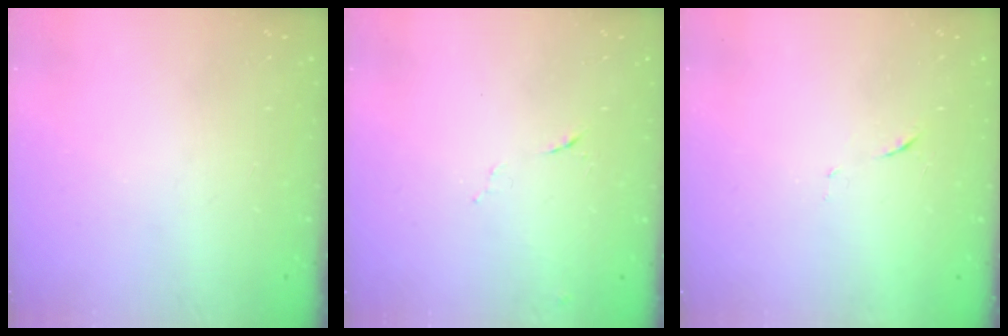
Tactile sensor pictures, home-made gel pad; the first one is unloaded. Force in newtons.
{"total": 5.2, "press": 5.1, "slide": 0.8}
{"total": 6.7, "press": 6.6, "slide": 0.6}